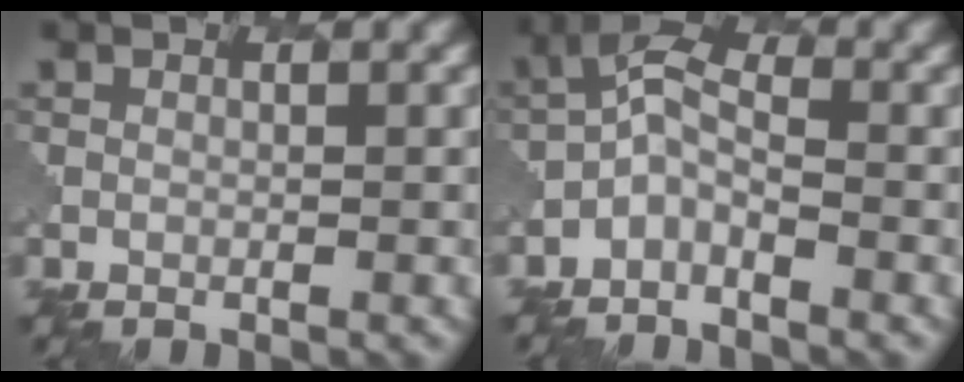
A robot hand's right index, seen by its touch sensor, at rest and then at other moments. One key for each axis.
{"total": 2.7, "fx": -1.5, "fy": 1.3, "fz": 1.8, "tx": -0.036, "ty": 0.010, "tz": -0.036}